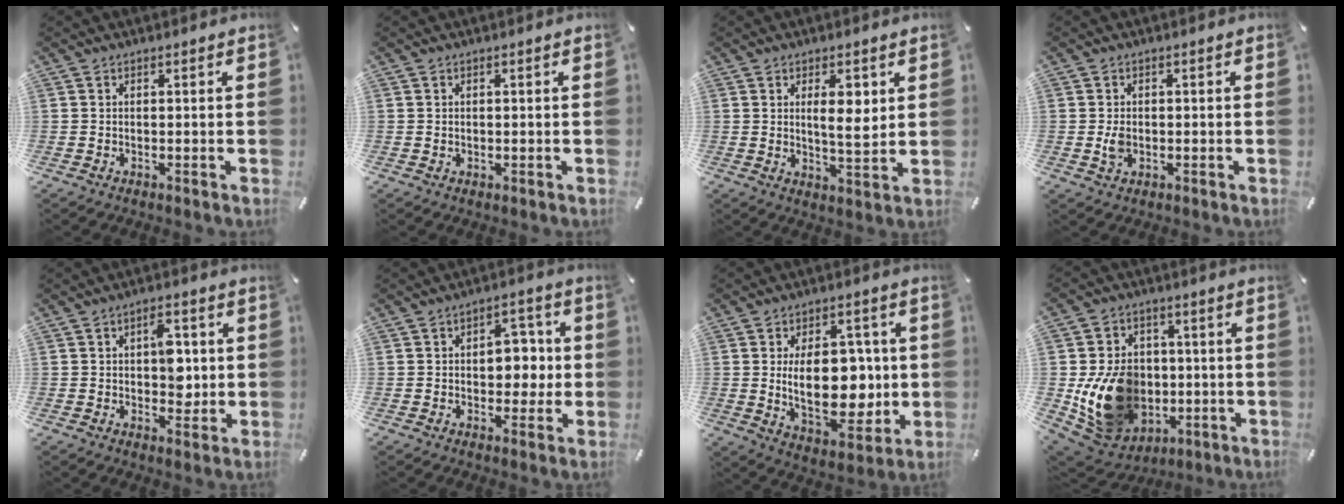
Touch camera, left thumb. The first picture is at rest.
{"total": 0.6, "force": [0.1, 0.6, 0.1], "torque": [-0.002, 0.004, 0.001]}
{"total": 7.7, "force": [2.4, 2.7, 6.8], "torque": [-0.104, -0.011, 0.034]}
{"total": 3.1, "force": [-0.4, 2.2, 2.2], "torque": [-0.039, -0.001, -0.011]}
{"total": 7.7, "force": [0.7, 4.8, 5.9], "torque": [-0.057, -0.007, 0.004]}
{"total": 8.3, "force": [0.1, 6.0, 5.8], "torque": [-0.064, 0.000, -0.004]}
{"total": 17.9, "force": [0.6, 10.8, 14.2], "torque": [-0.227, -0.015, 0.009]}
{"total": 17.0, "force": [-2.3, 14.1, 9.2], "torque": [-0.182, 0.006, -0.026]}